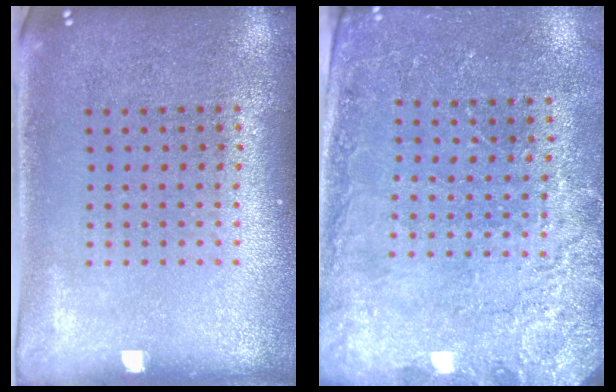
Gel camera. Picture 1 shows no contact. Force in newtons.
{"total": 2.4, "press": 2.4, "slide": 0.6}